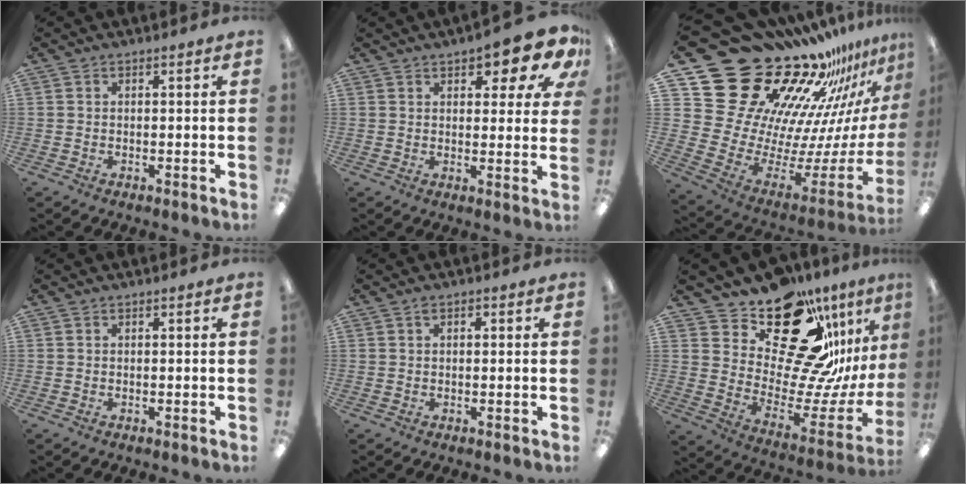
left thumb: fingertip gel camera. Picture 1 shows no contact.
{"total": 8.6, "force": [5.5, 3.3, 5.8], "torque": [-0.064, -0.031, 0.092]}
{"total": 28.7, "force": [21.9, 14.6, 11.4], "torque": [-0.126, -0.229, 0.458]}
{"total": 0.0}
{"total": 1.2, "force": [0.5, 0.7, 0.8], "torque": [-0.017, 0.005, 0.008]}
{"total": 22.2, "force": [15.7, 10.8, 11.4], "torque": [-0.154, -0.129, 0.280]}